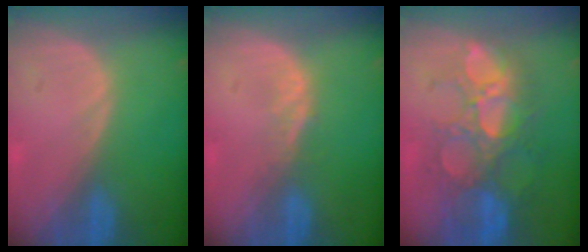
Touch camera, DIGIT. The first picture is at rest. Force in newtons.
{"total": 1.4, "press": 1.4, "slide": 0.1}
{"total": 11.0, "press": 9.9, "slide": 4.9}